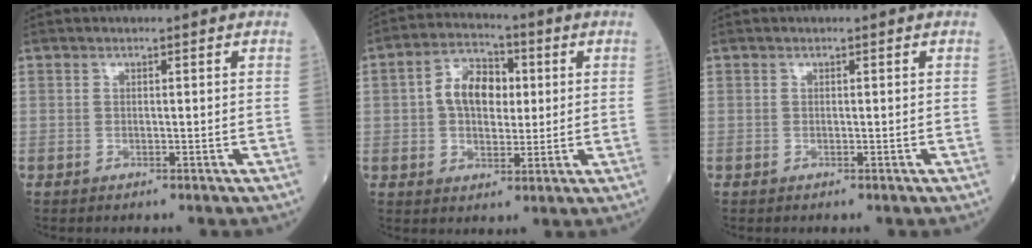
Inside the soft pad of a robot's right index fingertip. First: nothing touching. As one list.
[{"total": 8.4, "force": [1.1, 5.2, 6.5], "torque": [-0.120, 0.024, 0.018]}, {"total": 0.0}]